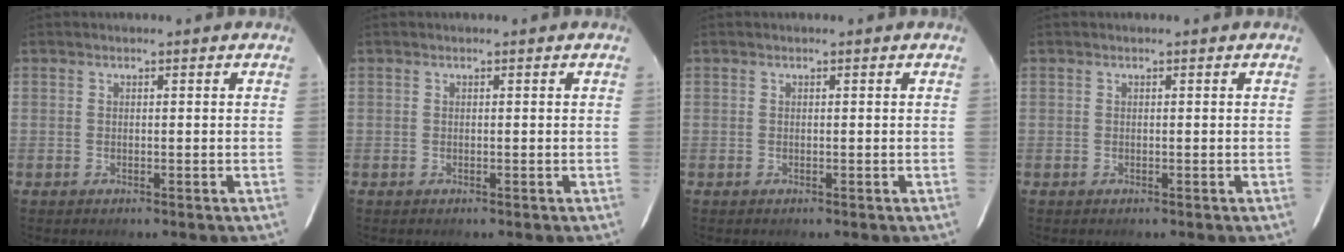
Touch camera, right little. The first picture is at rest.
{"total": 0.0}
{"total": 0.0}
{"total": 0.0}